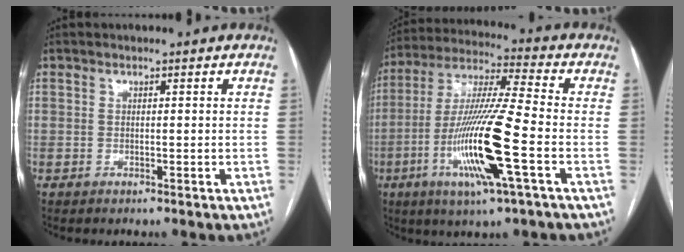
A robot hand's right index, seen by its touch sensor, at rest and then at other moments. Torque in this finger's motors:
{"motor_torque": [2.14, 0.00, 1.05, 0.21]}